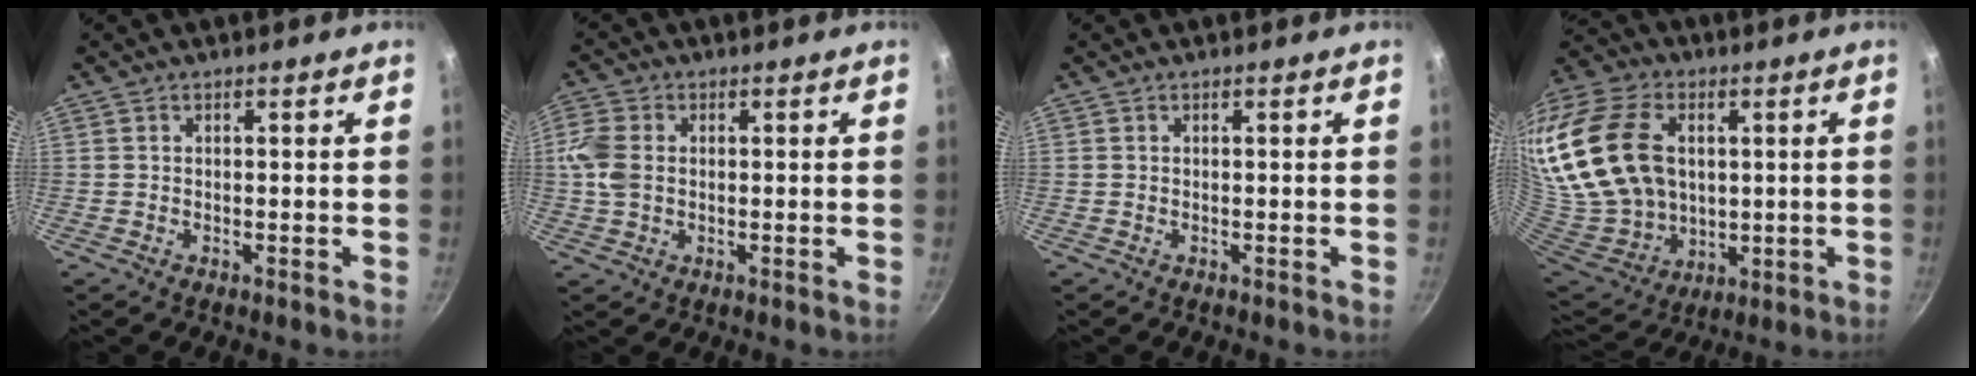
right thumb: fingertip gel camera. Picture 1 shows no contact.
{"total": 6.0, "force": [0.4, 4.4, 4.1], "torque": [-0.087, 0.006, 0.003]}
{"total": 0.0}
{"total": 29.8, "force": [5.9, 21.5, 19.8], "torque": [-0.417, 0.006, 0.120]}